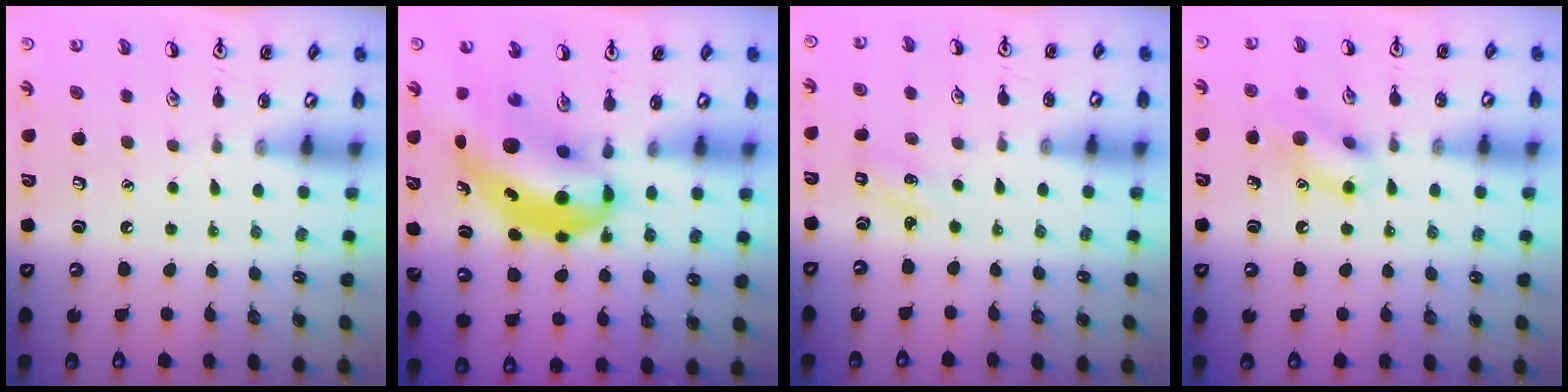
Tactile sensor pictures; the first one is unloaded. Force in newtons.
{"total": 10.3, "press": 9.9, "slide": 3.0}
{"total": 1.3, "press": 1.2, "slide": 0.4}
{"total": 11.2, "press": 11.2, "slide": 1.1}